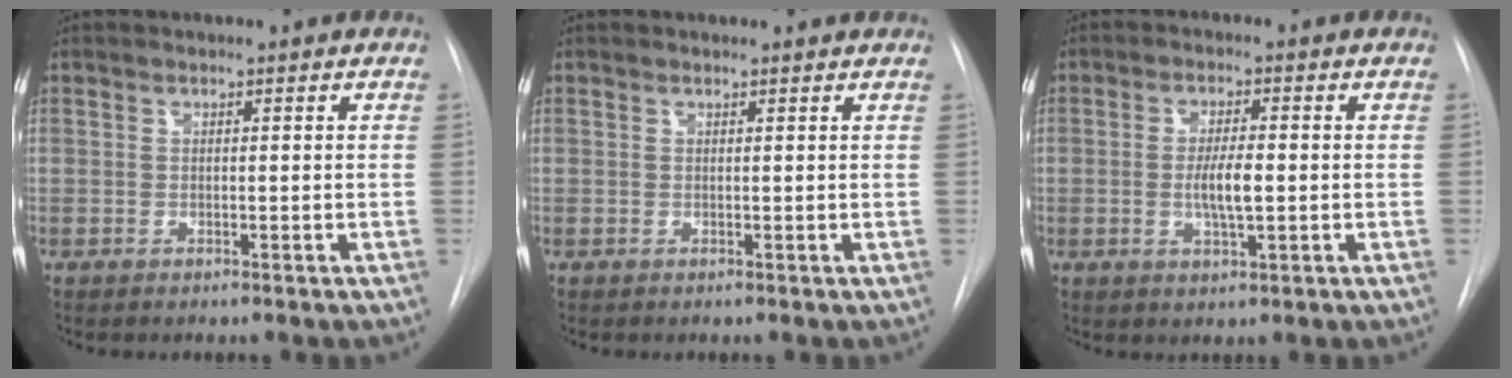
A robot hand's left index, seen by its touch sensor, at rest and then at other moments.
{"total": 2.2, "force": [2.1, 0.3, 0.4], "torque": [-0.011, 0.005, 0.015]}
{"total": 4.6, "force": [-0.9, 0.8, 4.4], "torque": [-0.086, -0.011, -0.014]}